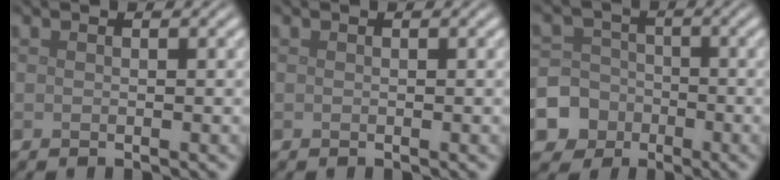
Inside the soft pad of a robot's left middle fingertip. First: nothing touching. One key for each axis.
{"total": 0.0}
{"total": 7.4, "fx": -3.3, "fy": 6.5, "fz": 1.1, "tx": -0.018, "ty": -0.012, "tz": -0.083}